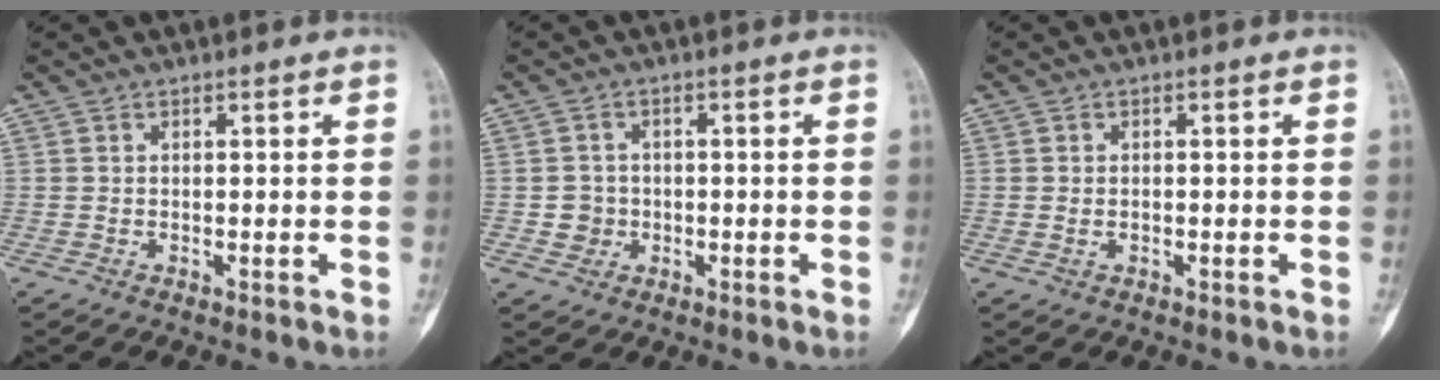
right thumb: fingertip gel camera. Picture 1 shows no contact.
{"total": 2.9, "force": [-0.6, 2.8, 0.4], "torque": [0.012, 0.010, -0.010]}
{"total": 1.0, "force": [-0.1, 0.7, 0.7], "torque": [-0.015, 0.007, 0.001]}